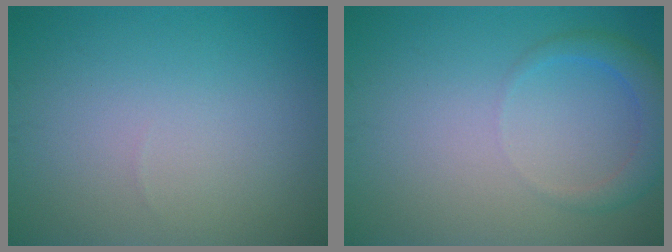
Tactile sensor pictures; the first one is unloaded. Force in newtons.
{"total": 2.7, "press": 2.6, "slide": 0.3}